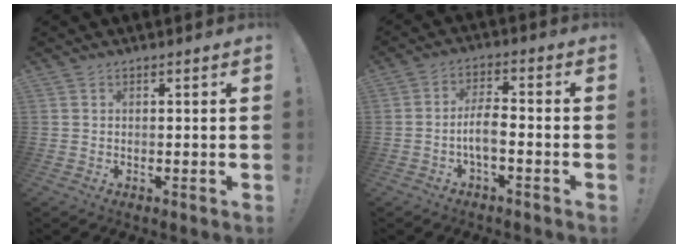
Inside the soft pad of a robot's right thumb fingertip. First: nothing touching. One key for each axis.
{"total": 6.5, "fx": -2.2, "fy": 2.3, "fz": 5.7, "tx": -0.107, "ty": 0.006, "tz": -0.041}